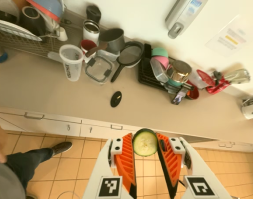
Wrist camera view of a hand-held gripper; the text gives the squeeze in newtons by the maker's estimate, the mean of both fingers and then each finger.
{"total": 5.6, "left": 5.5, "right": 5.7}